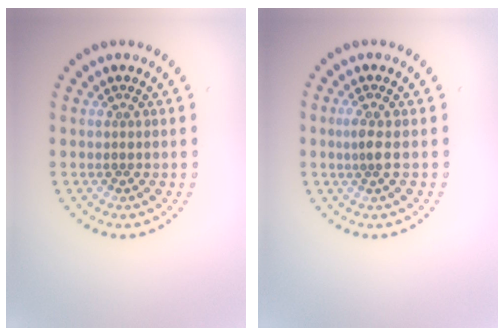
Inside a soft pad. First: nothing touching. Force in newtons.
{"total": 1.6, "press": 1.2, "slide": 1.1}